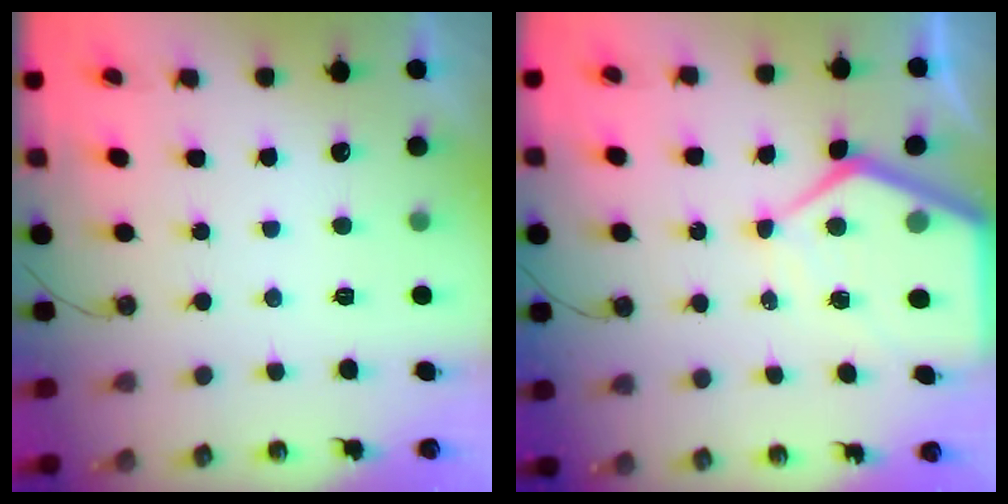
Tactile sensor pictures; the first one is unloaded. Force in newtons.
{"total": 11.9, "press": 11.8, "slide": 1.2}